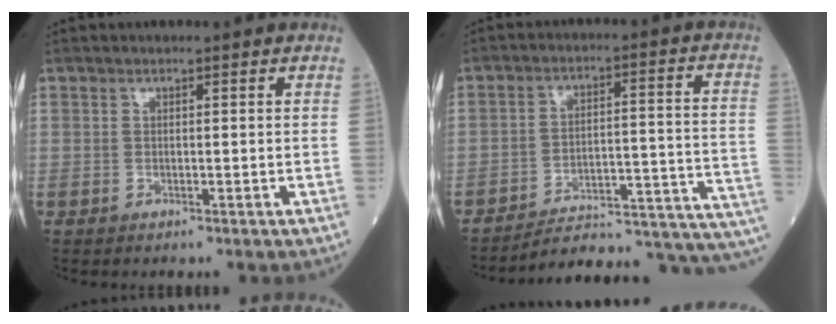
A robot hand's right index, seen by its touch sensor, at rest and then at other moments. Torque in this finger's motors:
{"motor_torque": [-0.72, -0.89, 0.00, 0.04]}